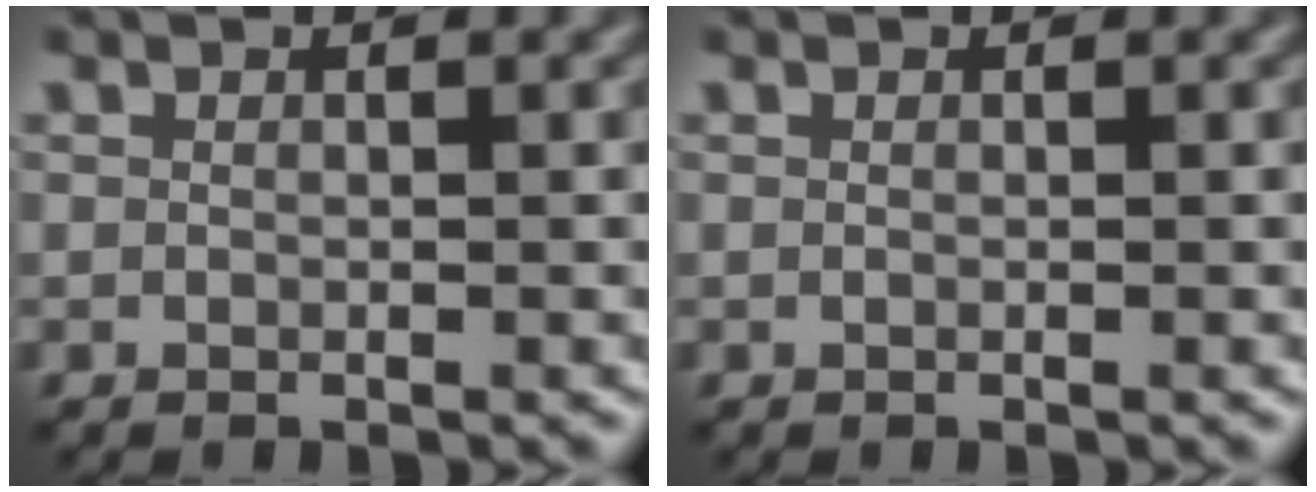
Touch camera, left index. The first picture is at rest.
{"total": 0.0}